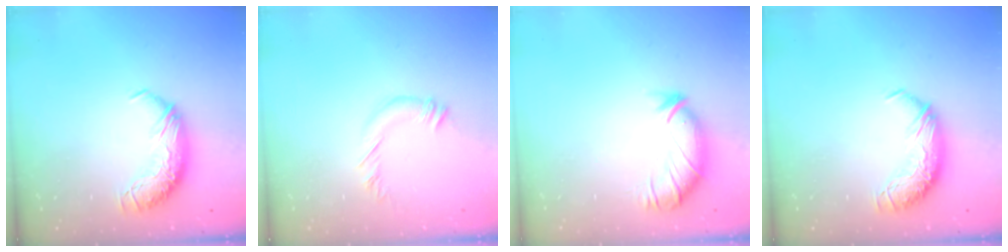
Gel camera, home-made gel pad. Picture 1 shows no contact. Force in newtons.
{"total": 4.2, "press": 4.2, "slide": 0.4}
{"total": 2.9, "press": 2.3, "slide": 1.7}
{"total": 0.0}